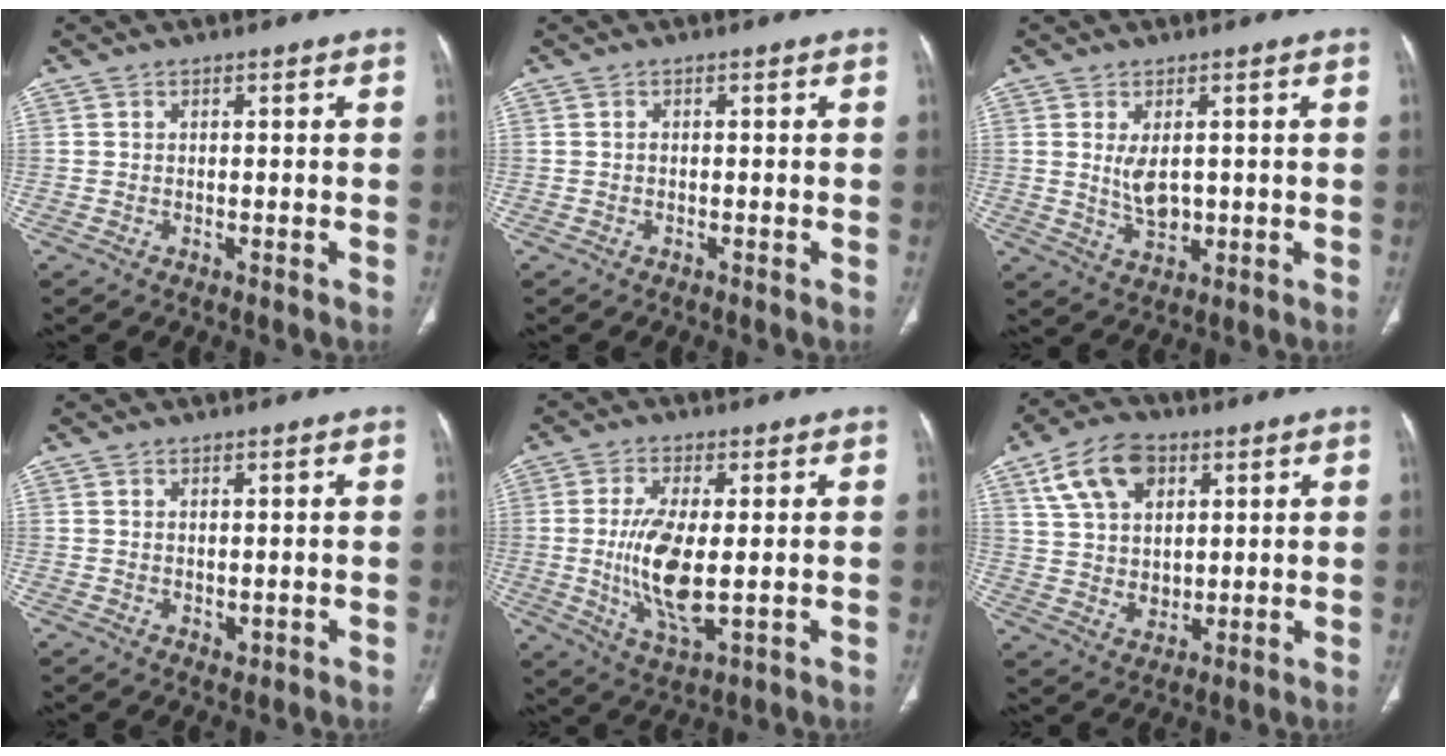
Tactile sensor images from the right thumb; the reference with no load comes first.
{"total": 0.0}
{"total": 4.9, "force": [0.7, 2.8, 4.0], "torque": [-0.069, -0.010, 0.022]}
{"total": 1.2, "force": [0.2, 0.8, 0.9], "torque": [-0.017, -0.006, 0.010]}
{"total": 11.5, "force": [-0.4, 4.4, 10.6], "torque": [-0.216, -0.020, 0.000]}
{"total": 13.1, "force": [5.7, 8.8, 7.8], "torque": [-0.117, -0.012, 0.110]}